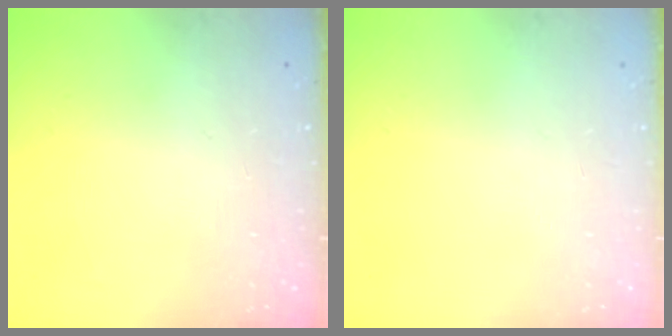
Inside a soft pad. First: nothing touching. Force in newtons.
{"total": 0.0}